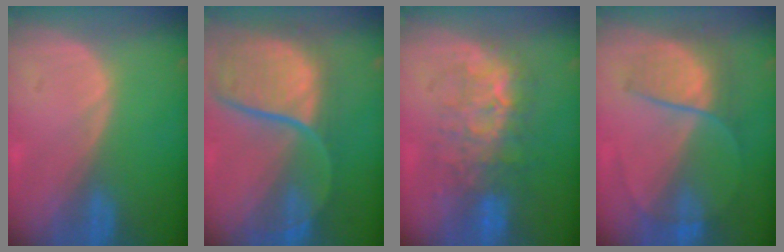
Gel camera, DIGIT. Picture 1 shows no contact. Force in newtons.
{"total": 12.1, "press": 9.8, "slide": 7.1}
{"total": 8.5, "press": 8.0, "slide": 2.9}
{"total": 6.5, "press": 6.3, "slide": 1.3}